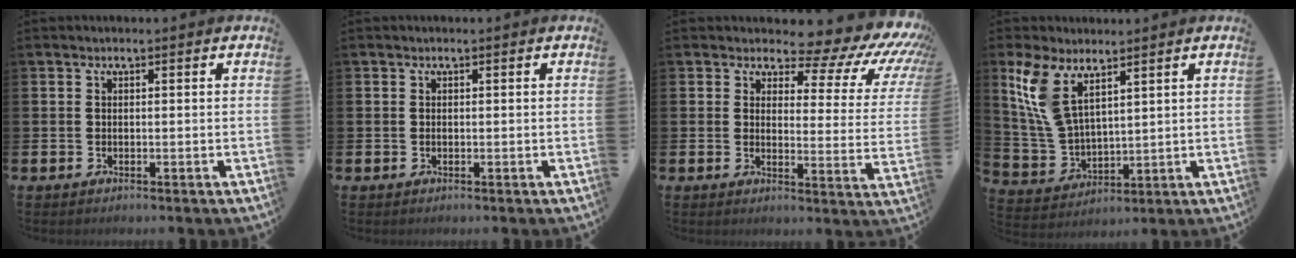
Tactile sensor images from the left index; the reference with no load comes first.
{"total": 0.0}
{"total": 6.7, "force": [5.2, 2.9, 3.1], "torque": [-0.038, -0.053, 0.076]}
{"total": 9.0, "force": [5.9, 3.9, 5.4], "torque": [-0.122, -0.012, 0.113]}